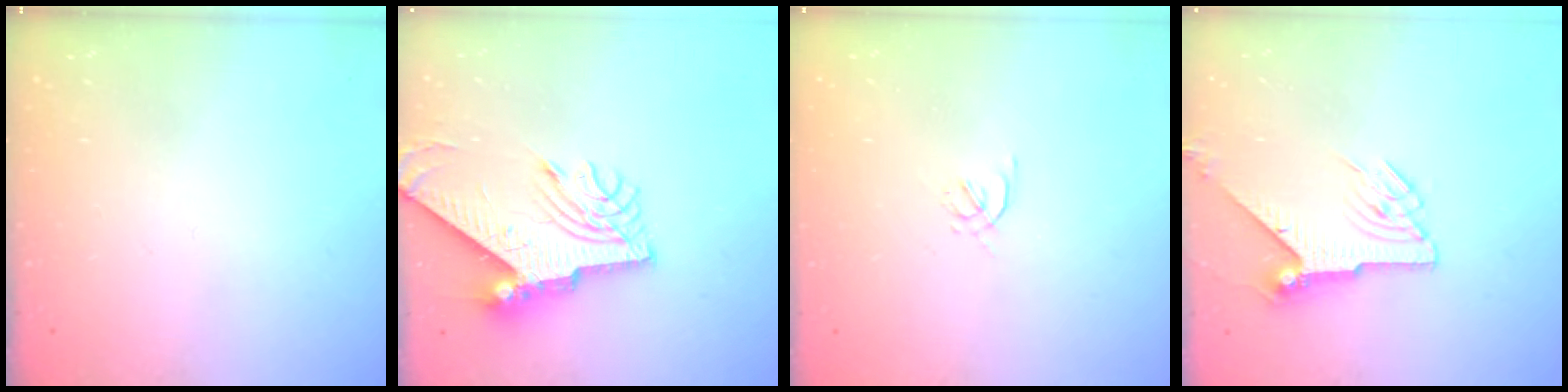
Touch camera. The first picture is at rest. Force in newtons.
{"total": 12.3, "press": 12.2, "slide": 1.2}
{"total": 1.6, "press": 1.6, "slide": 0.4}
{"total": 8.3, "press": 8.3, "slide": 0.4}